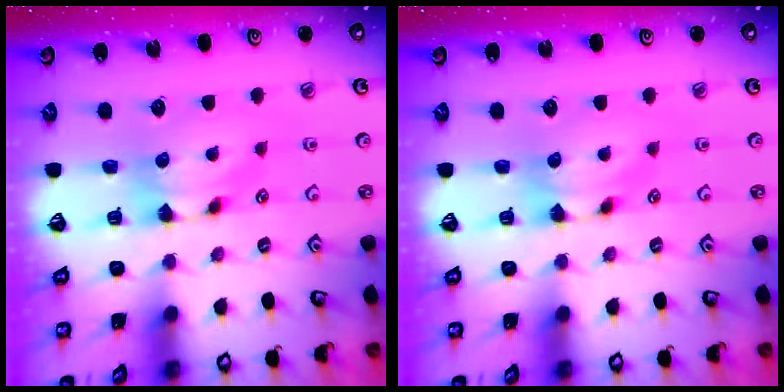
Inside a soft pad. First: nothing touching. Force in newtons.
{"total": 0.0}